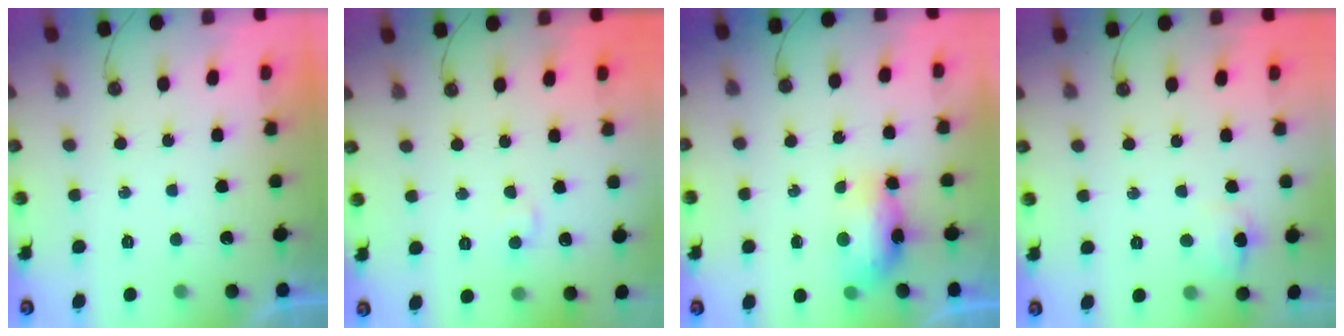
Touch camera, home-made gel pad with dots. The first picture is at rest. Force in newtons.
{"total": 4.7, "press": 4.6, "slide": 0.7}
{"total": 10.0, "press": 8.3, "slide": 5.6}
{"total": 6.1, "press": 6.1, "slide": 0.7}